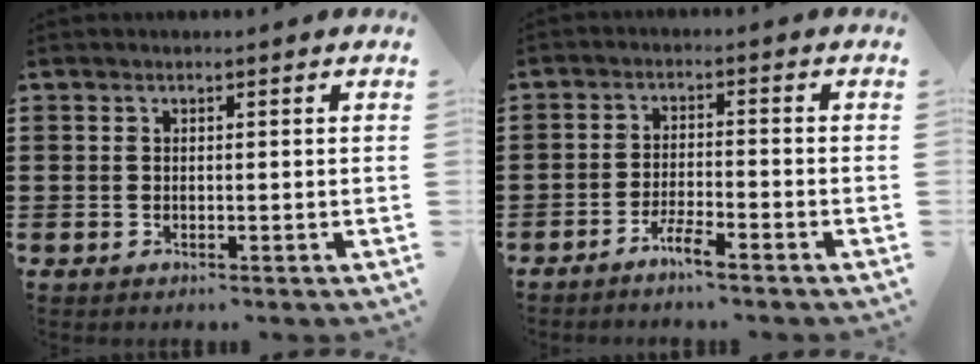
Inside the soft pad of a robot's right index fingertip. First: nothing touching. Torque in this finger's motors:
{"motor_torque": [-1.51, 0.62, -0.15, -0.16]}